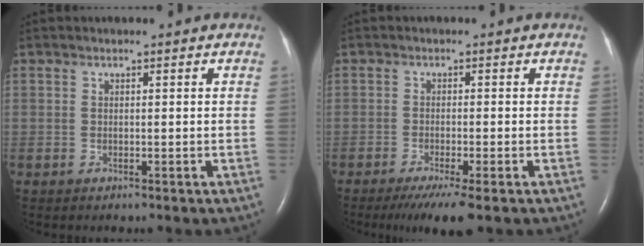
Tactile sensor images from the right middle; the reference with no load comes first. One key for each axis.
{"total": 5.8, "fx": -3.9, "fy": 0.1, "fz": 4.3, "tx": -0.067, "ty": -0.015, "tz": -0.064}